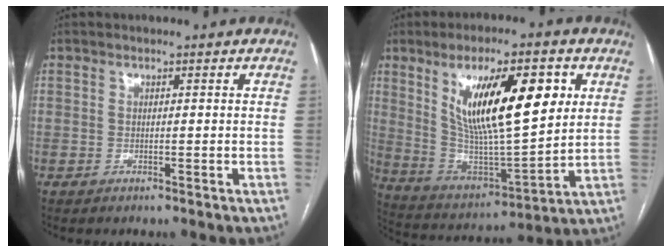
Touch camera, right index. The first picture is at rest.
{"total": 19.1, "force": [6.8, 4.6, 17.2], "torque": [-0.304, 0.004, 0.124]}